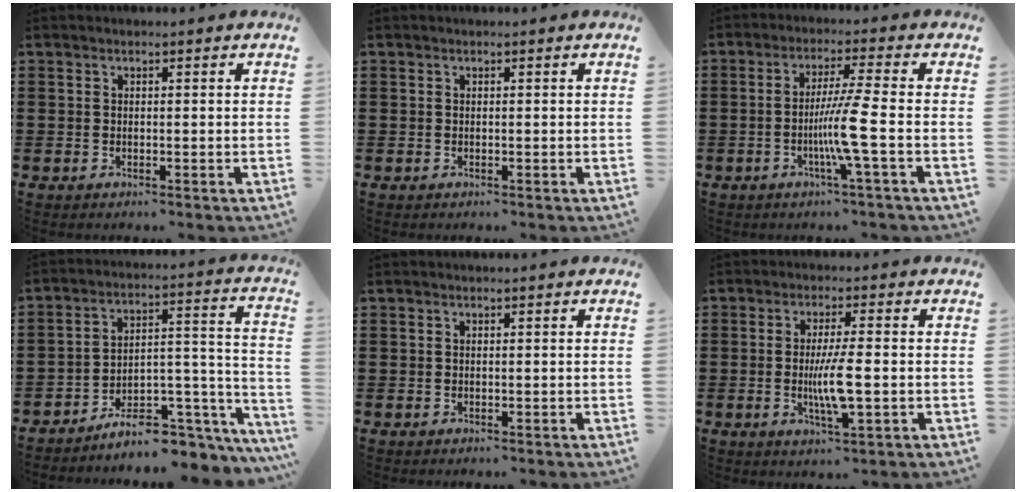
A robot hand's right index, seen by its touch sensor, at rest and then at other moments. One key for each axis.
{"total": 0.0}
{"total": 6.9, "fx": -2.1, "fy": -1.2, "fz": 6.5, "tx": -0.117, "ty": -0.014, "tz": -0.043}
{"total": 7.3, "fx": -6.1, "fy": 2.6, "fz": 3.0, "tx": -0.042, "ty": 0.013, "tz": -0.109}
{"total": 0.0}
{"total": 6.2, "fx": -0.8, "fy": 0.9, "fz": 6.1, "tx": -0.118, "ty": -0.009, "tz": -0.019}